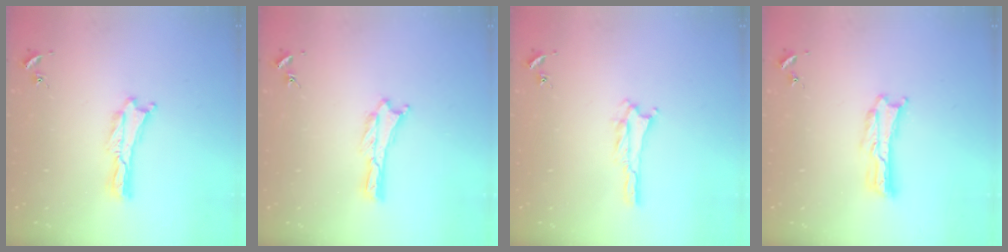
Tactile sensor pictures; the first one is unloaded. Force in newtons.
{"total": 0.0}
{"total": 2.1, "press": 2.1, "slide": 0.3}
{"total": 1.0, "press": 1.0, "slide": 0.2}